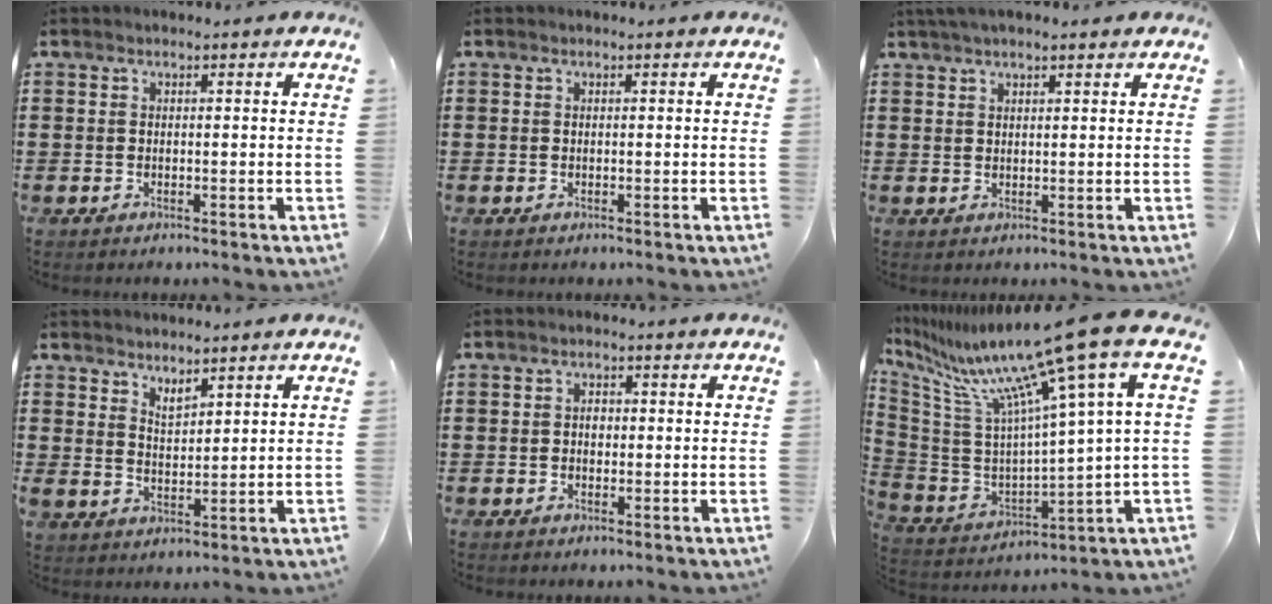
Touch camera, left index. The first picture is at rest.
{"total": 0.0}
{"total": 2.2, "force": [1.7, 0.4, 1.4], "torque": [-0.029, 0.004, 0.032]}
{"total": 2.8, "force": [2.6, 1.0, 0.3], "torque": [-0.013, -0.002, 0.049]}
{"total": 1.2, "force": [-0.1, 0.9, 0.8], "torque": [-0.017, 0.004, -0.003]}
{"total": 16.0, "force": [10.7, 0.3, 11.8], "torque": [-0.259, -0.073, 0.163]}